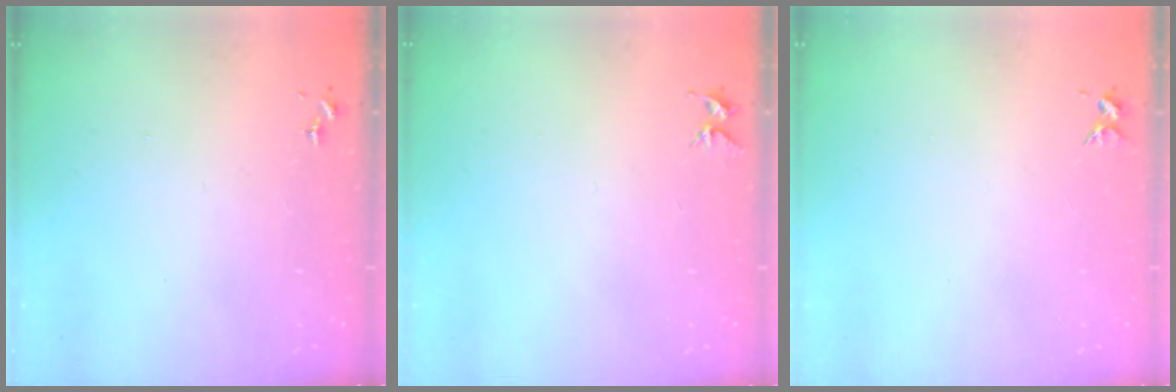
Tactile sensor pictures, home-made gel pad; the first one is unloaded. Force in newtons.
{"total": 5.0, "press": 4.9, "slide": 0.5}
{"total": 3.7, "press": 3.6, "slide": 0.4}